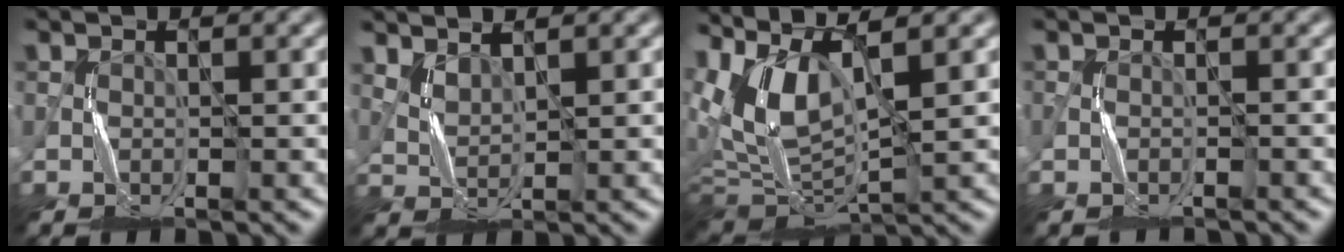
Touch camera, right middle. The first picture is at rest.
{"total": 1.6, "force": [1.5, 0.5, 0.6], "torque": [-0.020, -0.004, 0.038]}
{"total": 7.7, "force": [3.0, 3.5, 6.2], "torque": [-0.142, 0.005, 0.061]}
{"total": 0.9, "force": [-0.7, 0.4, 0.4], "torque": [-0.008, 0.001, -0.016]}